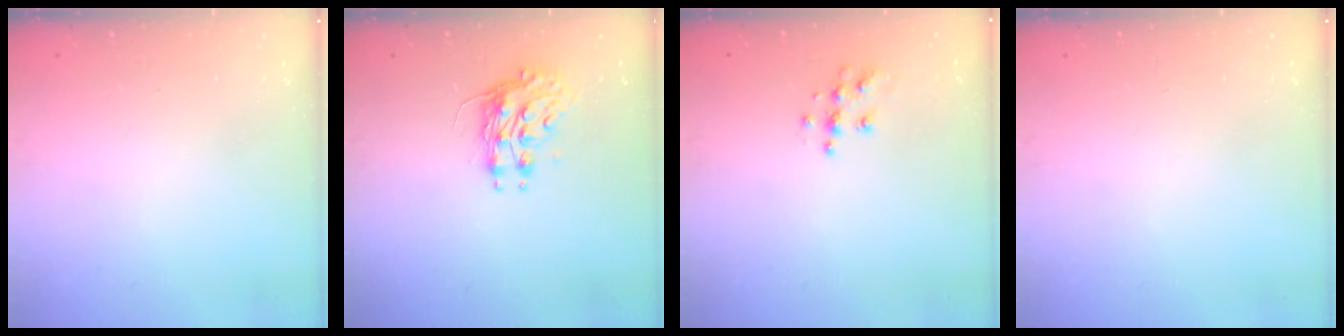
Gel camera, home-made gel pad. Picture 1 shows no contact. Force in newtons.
{"total": 8.4, "press": 8.4, "slide": 0.3}
{"total": 6.4, "press": 6.4, "slide": 0.2}
{"total": 0.0}